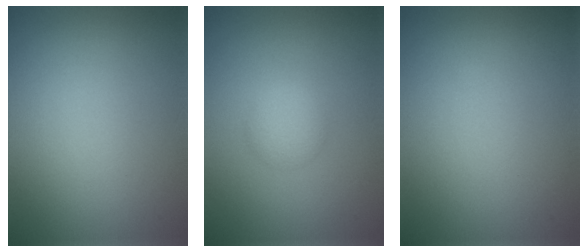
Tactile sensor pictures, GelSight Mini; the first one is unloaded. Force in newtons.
{"total": 1.9, "press": 1.9, "slide": 0.1}
{"total": 0.0}